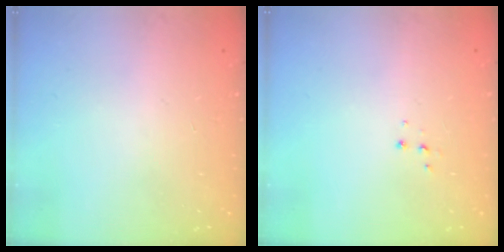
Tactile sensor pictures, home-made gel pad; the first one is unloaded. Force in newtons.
{"total": 3.9, "press": 3.9, "slide": 0.5}